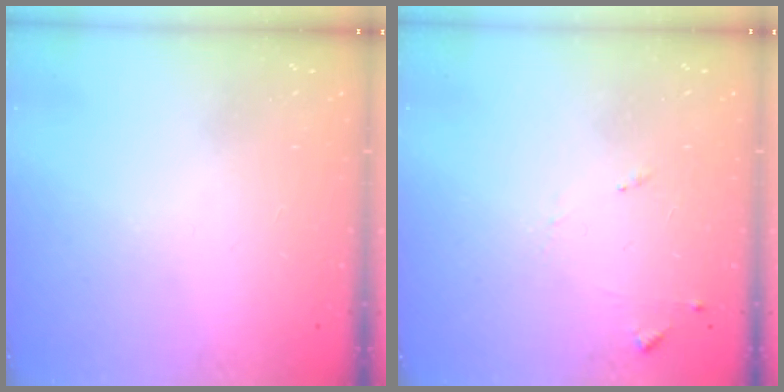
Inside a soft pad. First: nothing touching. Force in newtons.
{"total": 6.7, "press": 6.6, "slide": 0.6}